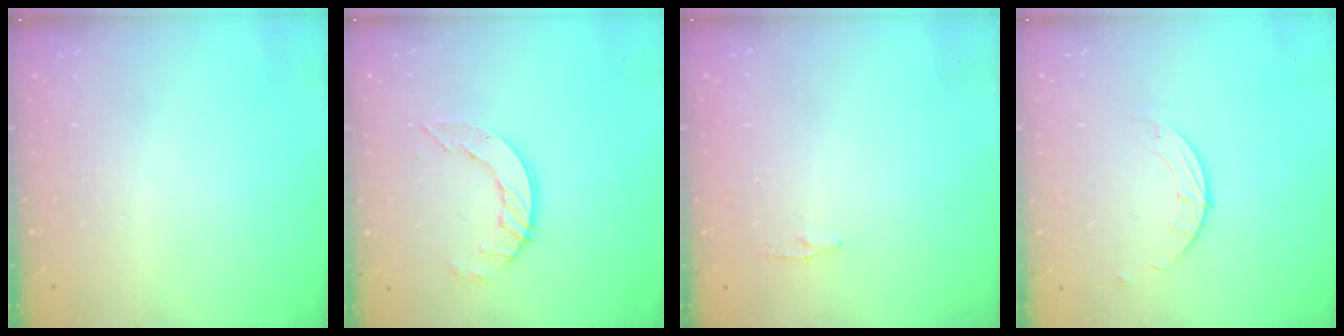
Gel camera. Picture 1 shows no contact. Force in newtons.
{"total": 8.3, "press": 8.3, "slide": 0.7}
{"total": 3.8, "press": 3.7, "slide": 0.5}
{"total": 1.5, "press": 1.5, "slide": 0.1}